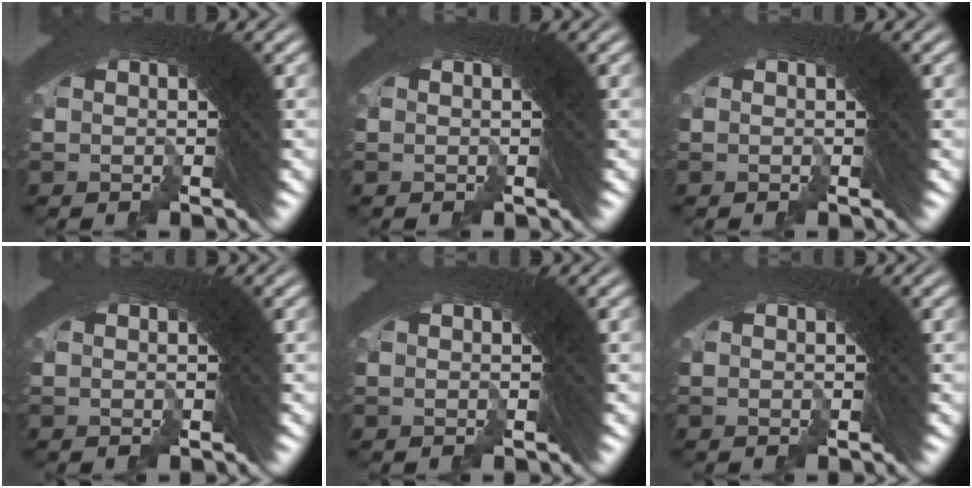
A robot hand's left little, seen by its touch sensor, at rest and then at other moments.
{"total": 0.0}
{"total": 0.0}
{"total": 0.0}
{"total": 0.0}
{"total": 0.0}